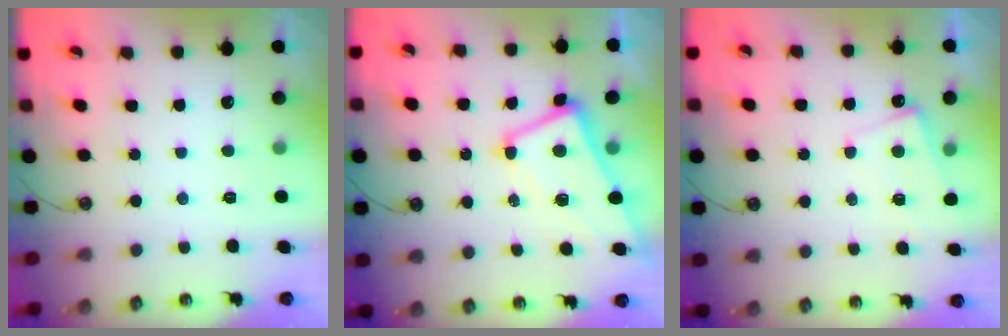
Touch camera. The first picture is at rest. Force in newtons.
{"total": 1.2, "press": 0.9, "slide": 0.9}
{"total": 4.3, "press": 4.3, "slide": 0.3}